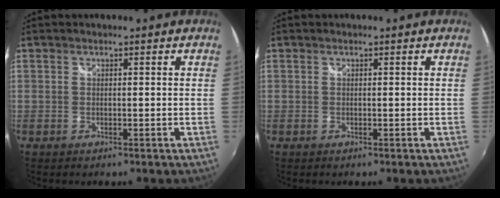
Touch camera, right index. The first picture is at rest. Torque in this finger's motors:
{"motor_torque": [-0.14, 0.20, 0.00, 0.00]}